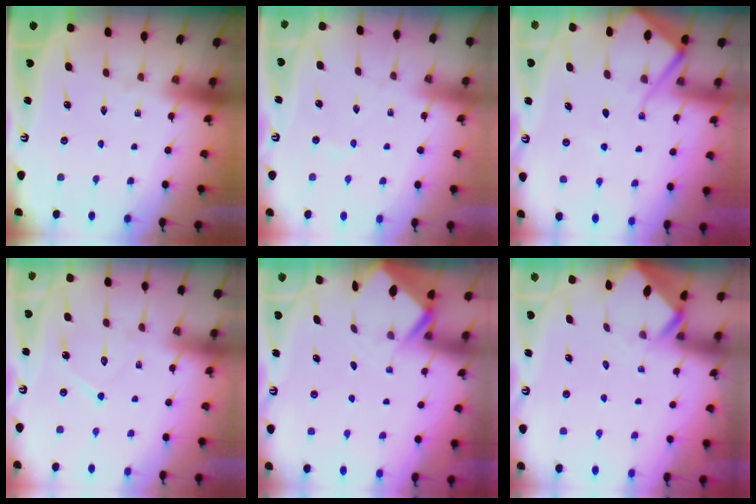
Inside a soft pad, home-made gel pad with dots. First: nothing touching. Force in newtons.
{"total": 2.7, "press": 2.7, "slide": 0.4}
{"total": 8.4, "press": 8.3, "slide": 1.1}
{"total": 9.6, "press": 9.6, "slide": 0.8}
{"total": 3.1, "press": 3.1, "slide": 0.3}
{"total": 2.8, "press": 2.8, "slide": 0.2}